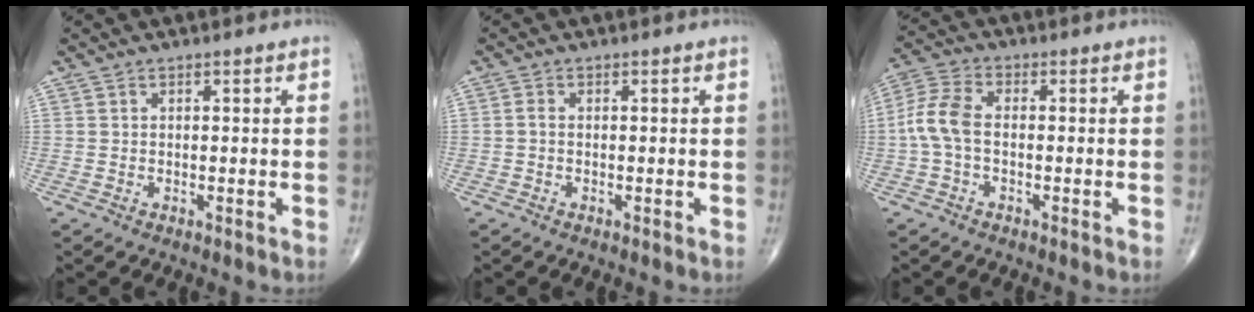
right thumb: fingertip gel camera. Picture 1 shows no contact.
{"total": 0.8, "force": [-0.2, 0.5, 0.7], "torque": [-0.012, 0.000, -0.006]}
{"total": 6.9, "force": [-0.8, 3.9, 5.7], "torque": [-0.130, 0.020, -0.024]}